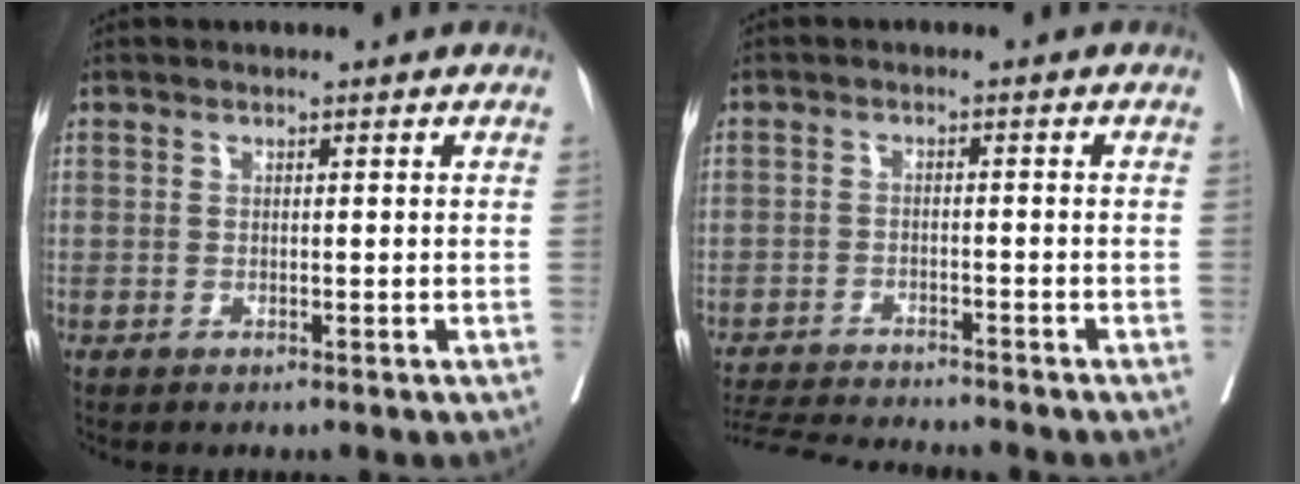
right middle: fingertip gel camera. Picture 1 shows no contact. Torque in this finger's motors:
{"motor_torque": [0.05, -0.26, 0.03, 0.02]}